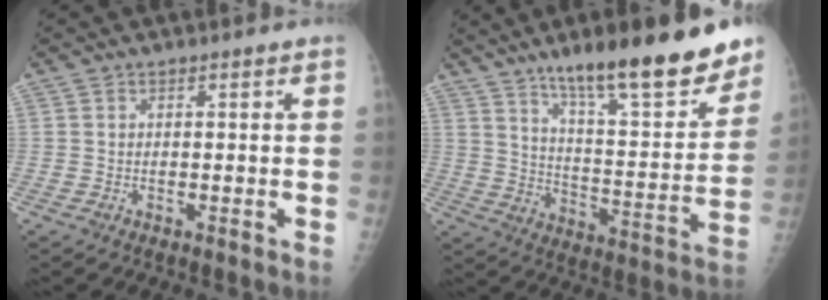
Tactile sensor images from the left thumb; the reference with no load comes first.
{"total": 23.1, "force": [16.2, 5.3, 15.7], "torque": [-0.200, -0.083, 0.255]}